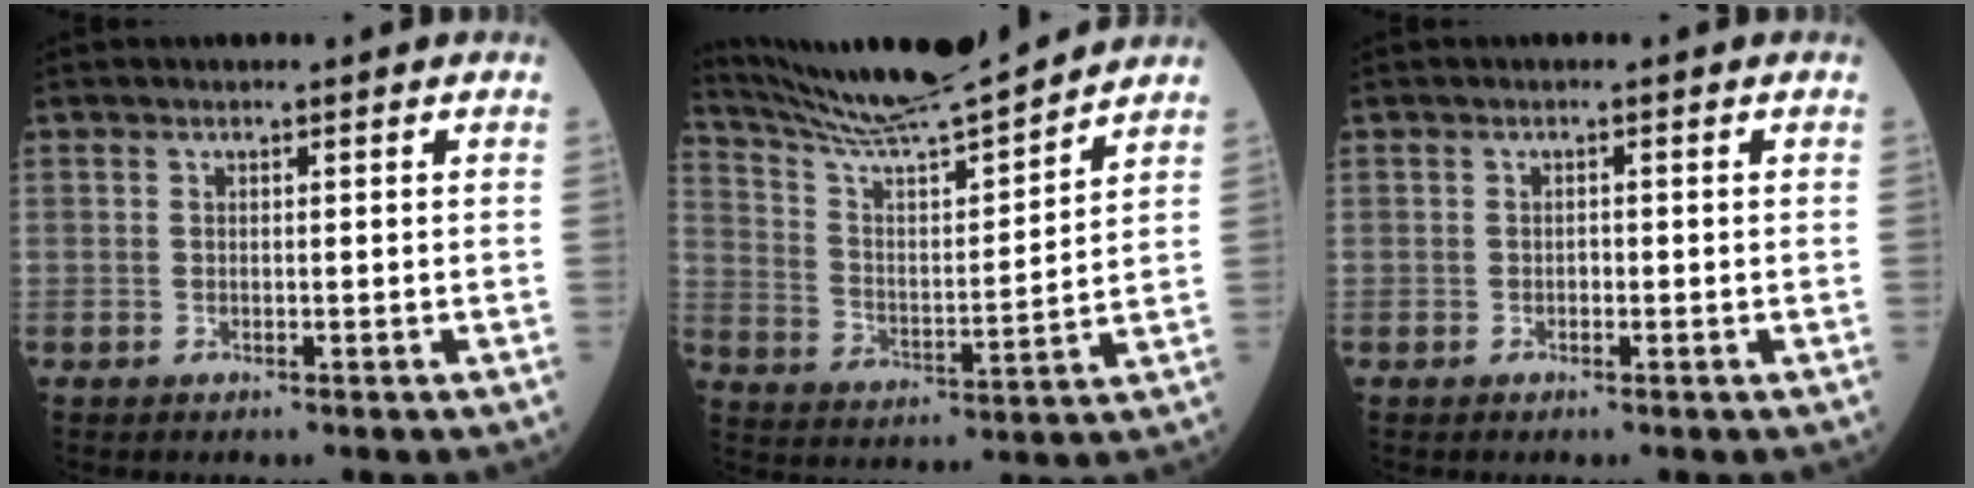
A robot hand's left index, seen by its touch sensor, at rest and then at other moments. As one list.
[{"total": 16.1, "force": [15.0, -0.3, 5.7], "torque": [-0.114, -0.004, 0.259]}, {"total": 0.7, "force": [-0.6, 0.2, 0.2], "torque": [-0.002, -0.003, -0.011]}]